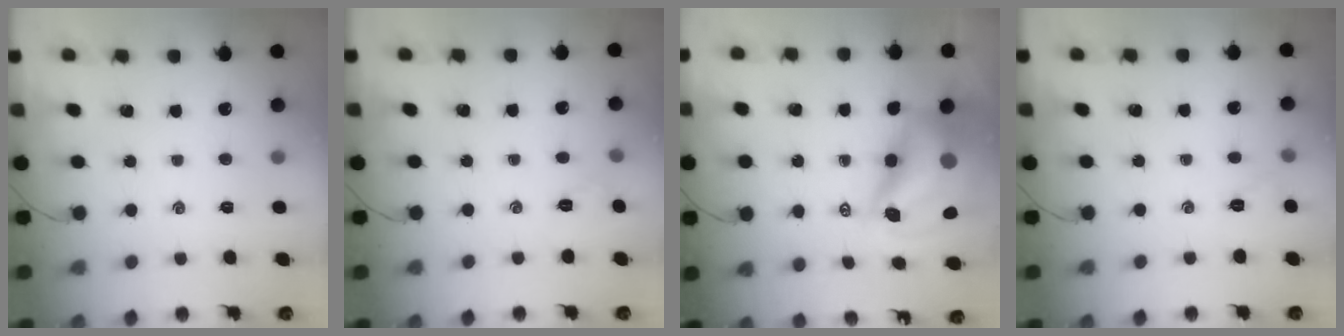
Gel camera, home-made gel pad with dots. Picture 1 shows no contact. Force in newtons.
{"total": 2.4, "press": 2.3, "slide": 0.7}
{"total": 15.7, "press": 15.0, "slide": 4.4}
{"total": 2.1, "press": 2.0, "slide": 0.6}